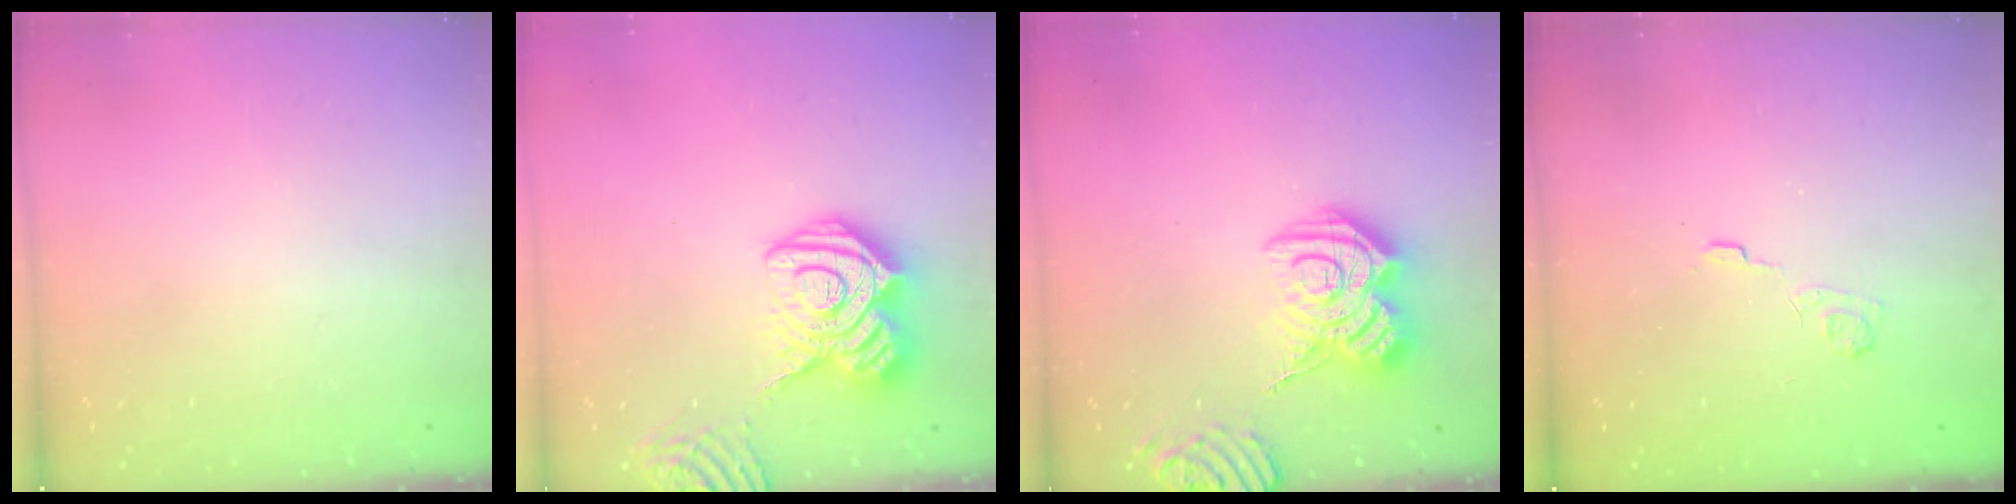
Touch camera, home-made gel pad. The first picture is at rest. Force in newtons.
{"total": 18.2, "press": 18.1, "slide": 2.0}
{"total": 16.3, "press": 16.2, "slide": 1.5}
{"total": 3.6, "press": 3.2, "slide": 1.6}